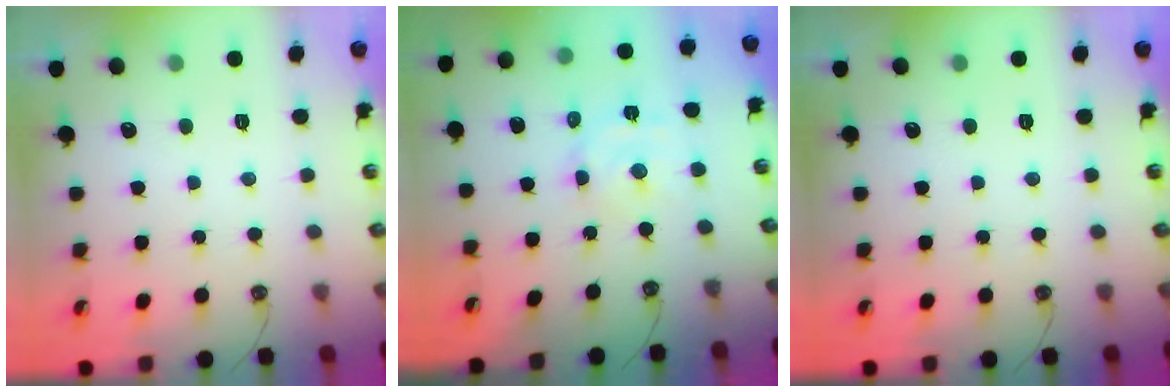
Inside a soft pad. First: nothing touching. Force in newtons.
{"total": 5.5, "press": 5.5, "slide": 0.7}
{"total": 0.0}